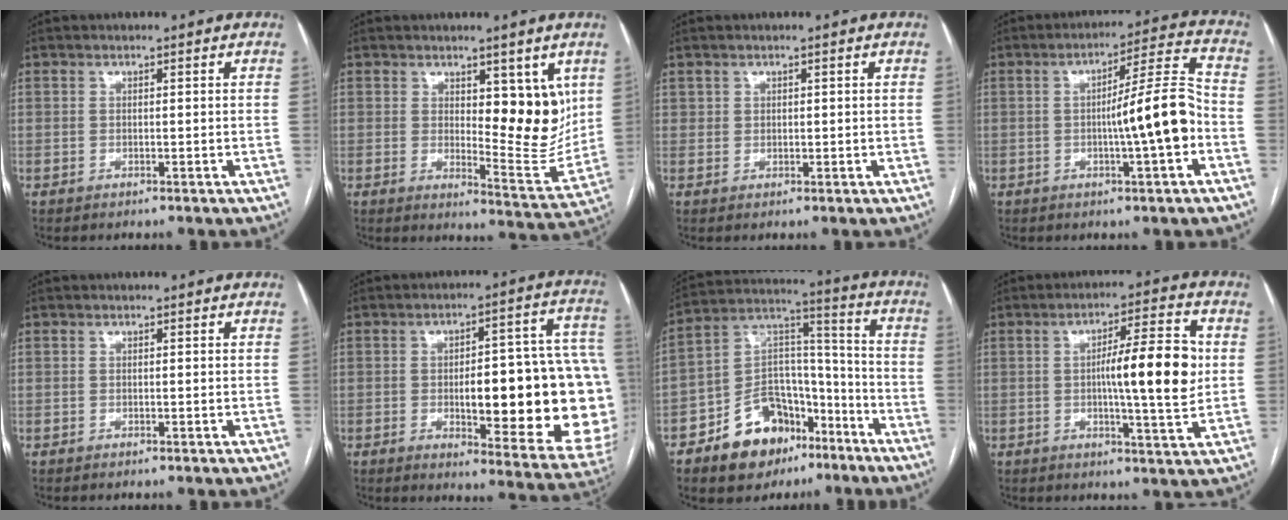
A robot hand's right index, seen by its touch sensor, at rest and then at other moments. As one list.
[{"total": 10.1, "force": [3.5, 3.7, 8.8], "torque": [-0.106, -0.016, 0.059]}, {"total": 1.2, "force": [0.7, 1.0, 0.2], "torque": [0.007, 0.000, 0.009]}, {"total": 10.9, "force": [-2.1, 0.0, 10.7], "torque": [-0.160, 0.015, -0.036]}, {"total": 0.0}, {"total": 25.8, "force": [-2.5, 6.0, 25.0], "torque": [-0.232, 0.025, -0.015]}, {"total": 16.2, "force": [-9.6, 10.0, 8.3], "torque": [-0.132, 0.055, -0.150]}, {"total": 11.9, "force": [0.6, 1.5, 11.8], "torque": [-0.176, 0.009, 0.007]}]